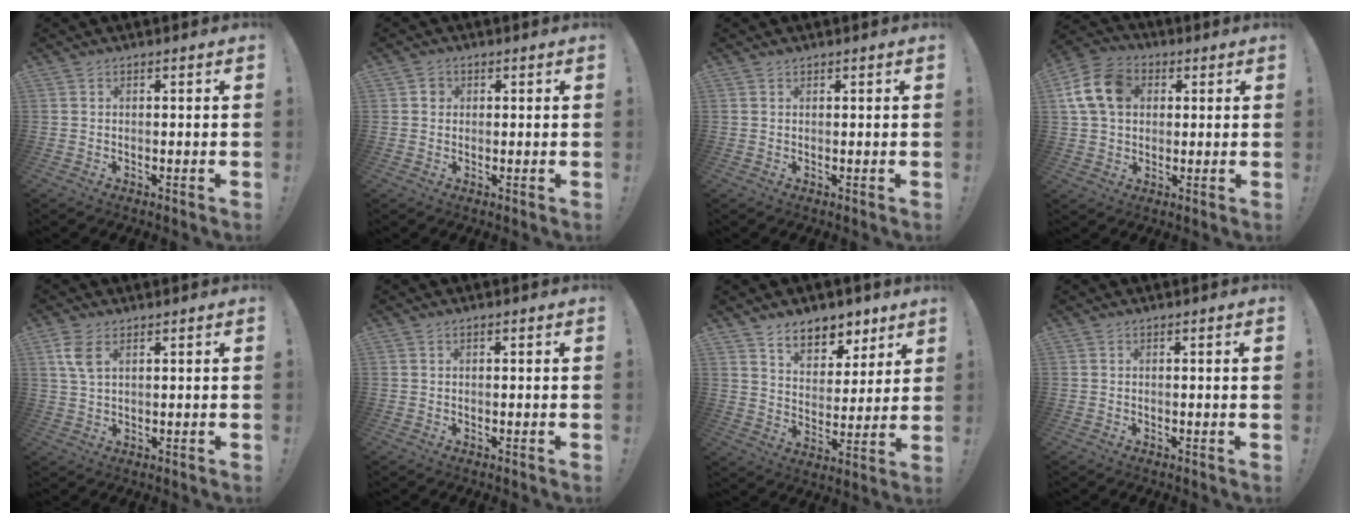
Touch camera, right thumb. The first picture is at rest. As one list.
[{"total": 2.2, "force": [0.1, 2.0, 0.7], "torque": [-0.008, 0.005, 0.001]}, {"total": 0.7, "force": [0.6, 0.2, 0.1], "torque": [0.004, -0.003, 0.011]}, {"total": 13.6, "force": [3.7, 10.3, 8.0], "torque": [-0.140, 0.001, 0.075]}, {"total": 5.5, "force": [2.4, 2.6, 4.2], "torque": [-0.081, -0.006, 0.044]}, {"total": 0.0}, {"total": 9.8, "force": [7.4, 5.7, 3.0], "torque": [-0.034, -0.060, 0.138]}, {"total": 1.0, "force": [0.2, -0.3, 0.9], "torque": [-0.011, -0.001, 0.001]}]